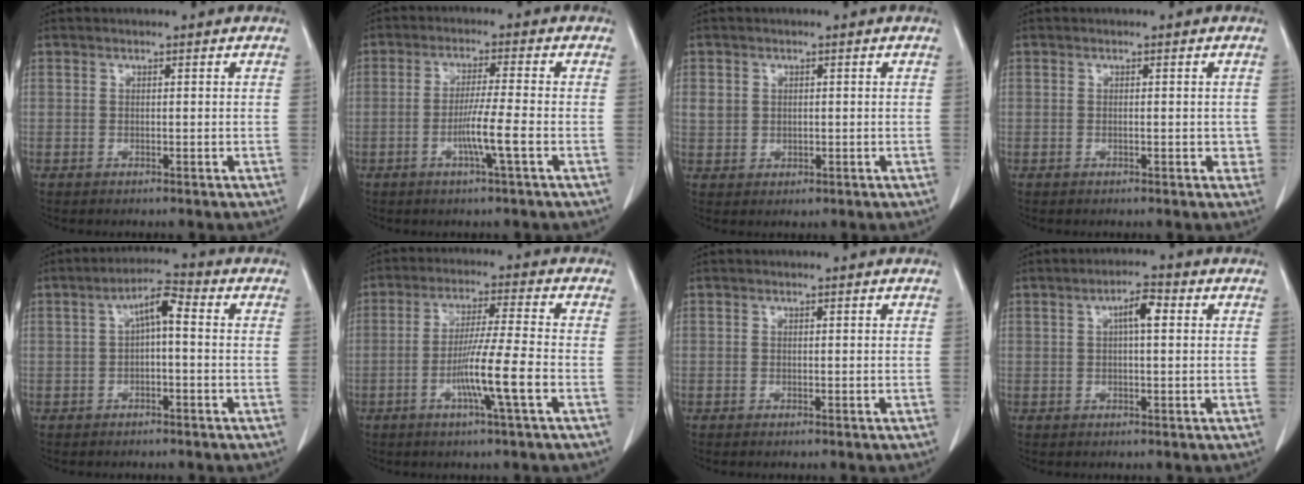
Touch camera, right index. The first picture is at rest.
{"total": 5.5, "force": [-1.8, -0.9, 5.1], "torque": [-0.096, -0.009, -0.038]}
{"total": 3.1, "force": [0.5, 2.7, 1.4], "torque": [-0.030, 0.002, 0.016]}
{"total": 1.7, "force": [-0.2, 0.9, 1.5], "torque": [-0.016, 0.000, -0.003]}
{"total": 4.8, "force": [0.3, 1.2, 4.7], "torque": [-0.082, 0.022, 0.003]}
{"total": 8.7, "force": [-2.9, -1.1, 8.1], "torque": [-0.152, -0.010, -0.058]}
{"total": 0.0}
{"total": 3.8, "force": [0.9, 0.9, 3.5], "torque": [-0.061, 0.011, 0.013]}